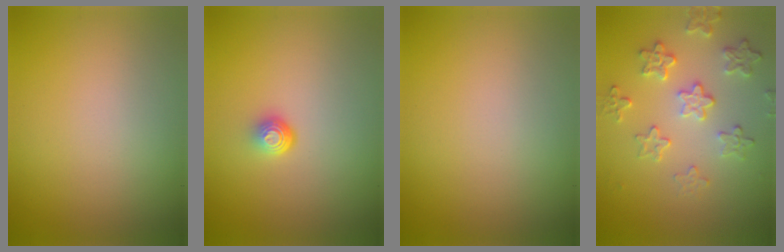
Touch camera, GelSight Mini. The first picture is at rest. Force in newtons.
{"total": 1.9, "press": 1.1, "slide": 1.5}
{"total": 0.0}
{"total": 3.9, "press": 3.2, "slide": 2.2}